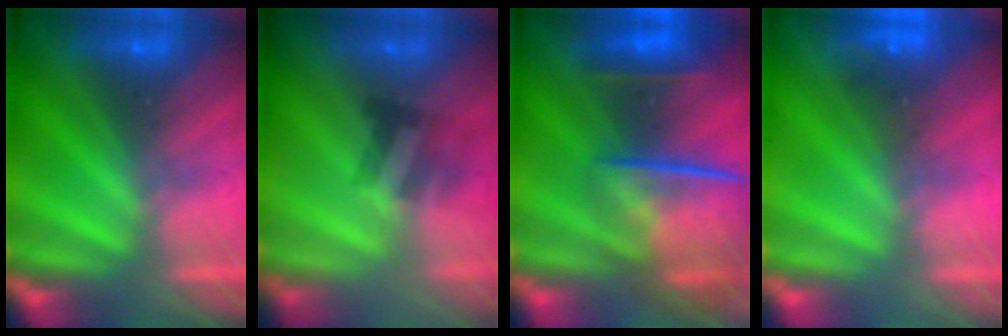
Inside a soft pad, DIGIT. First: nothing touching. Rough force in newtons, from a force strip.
{"total": 2.1}
{"total": 7.4}
{"total": 4.4}